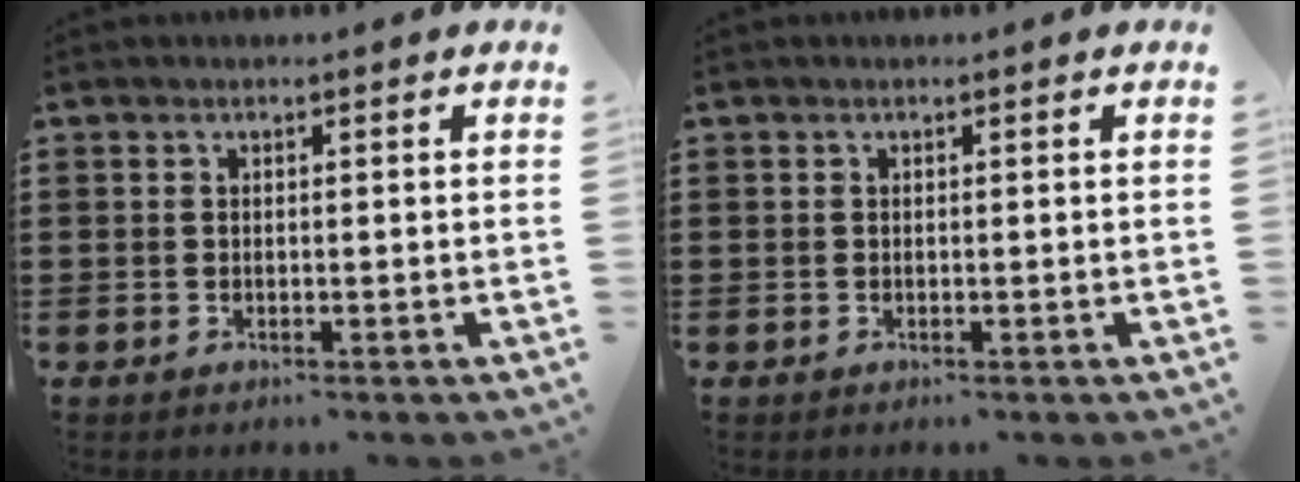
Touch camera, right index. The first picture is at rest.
{"total": 0.0}